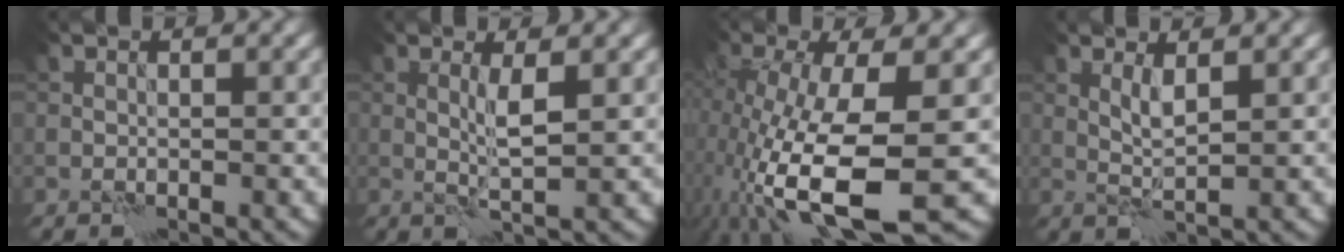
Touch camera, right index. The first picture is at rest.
{"total": 2.3, "force": [0.5, 0.2, 2.2], "torque": [-0.045, -0.003, 0.009]}
{"total": 12.1, "force": [-3.3, 4.5, 10.7], "torque": [-0.222, -0.029, -0.053]}
{"total": 1.9, "force": [0.8, 0.4, 1.7], "torque": [-0.040, -0.001, 0.018]}